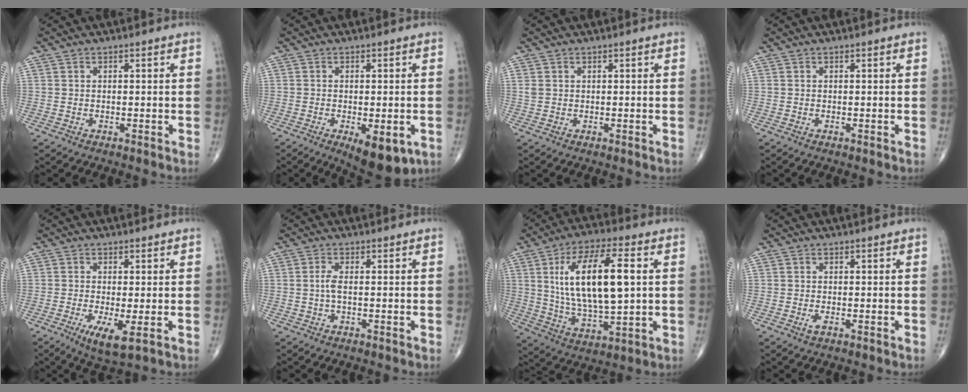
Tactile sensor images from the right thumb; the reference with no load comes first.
{"total": 9.3, "force": [-3.5, 3.9, 7.7], "torque": [-0.093, -0.010, -0.042]}
{"total": 1.0, "force": [0.4, 0.8, 0.5], "torque": [-0.010, 0.002, 0.010]}
{"total": 0.0}
{"total": 5.7, "force": [-1.7, 1.3, 5.2], "torque": [-0.098, -0.017, -0.028]}
{"total": 2.1, "force": [-0.1, 0.6, 2.0], "torque": [-0.050, 0.000, -0.002]}
{"total": 19.3, "force": [3.6, 7.2, 17.5], "torque": [-0.310, -0.006, 0.068]}
{"total": 1.1, "force": [-0.4, 0.4, 1.0], "torque": [-0.018, -0.003, -0.008]}